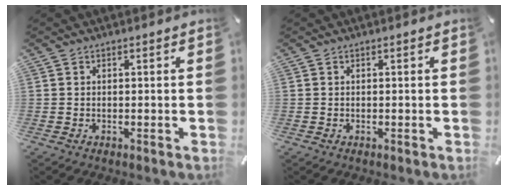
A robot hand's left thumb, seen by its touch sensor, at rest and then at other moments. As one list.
[{"total": 0.0}]